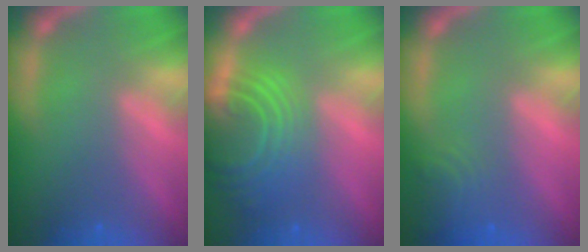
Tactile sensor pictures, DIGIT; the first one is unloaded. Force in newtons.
{"total": 9.5}
{"total": 3.5}